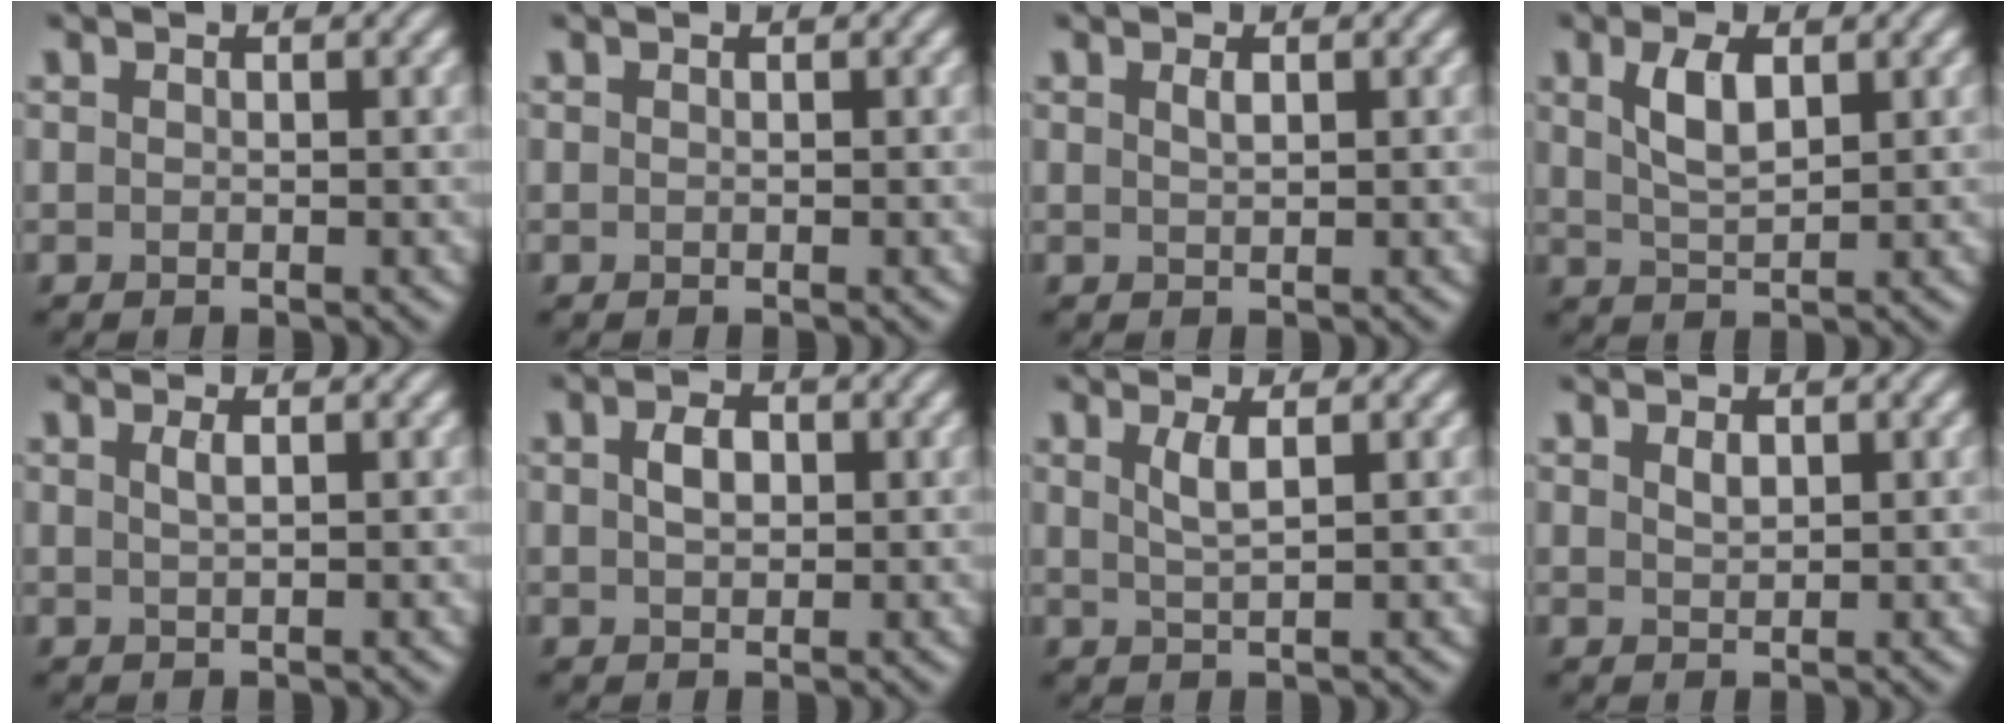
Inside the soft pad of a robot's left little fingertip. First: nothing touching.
{"total": 0.0}
{"total": 0.8, "force": [0.4, 0.3, 0.7], "torque": [-0.014, 0.002, 0.009]}
{"total": 3.4, "force": [1.3, 1.4, 2.8], "torque": [-0.061, 0.003, 0.029]}
{"total": 1.1, "force": [0.4, 0.4, 1.0], "torque": [-0.017, 0.003, 0.006]}
{"total": 2.2, "force": [0.5, 1.4, 1.7], "torque": [-0.035, 0.004, 0.007]}
{"total": 2.0, "force": [0.8, 0.5, 1.8], "torque": [-0.036, -0.002, 0.015]}
{"total": 1.0, "force": [0.6, 0.4, 0.7], "torque": [-0.017, 0.000, 0.013]}